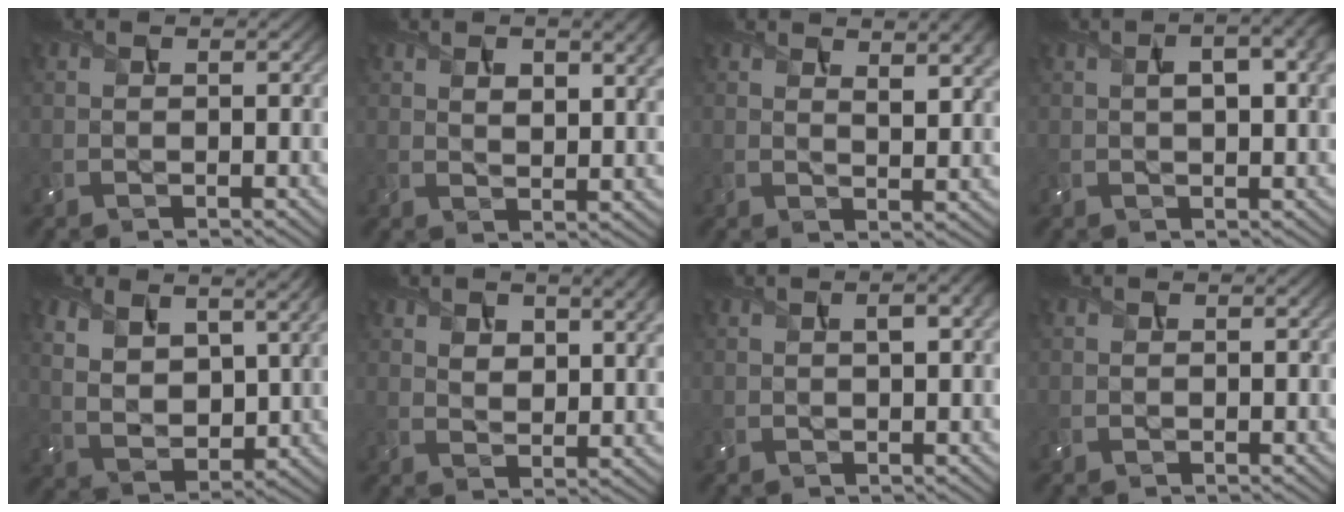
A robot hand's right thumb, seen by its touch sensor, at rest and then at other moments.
{"total": 6.7, "force": [3.0, 3.1, 5.2], "torque": [-0.086, -0.001, 0.054]}
{"total": 5.6, "force": [3.3, 1.9, 4.1], "torque": [-0.064, -0.001, 0.056]}
{"total": 7.3, "force": [2.2, 2.8, 6.4], "torque": [-0.097, 0.015, 0.030]}
{"total": 9.3, "force": [4.5, 4.8, 6.5], "torque": [-0.155, -0.004, 0.087]}
{"total": 6.9, "force": [3.5, 3.5, 4.8], "torque": [-0.084, -0.007, 0.067]}
{"total": 2.5, "force": [0.7, 0.6, 2.3], "torque": [-0.038, 0.006, 0.012]}
{"total": 0.0}